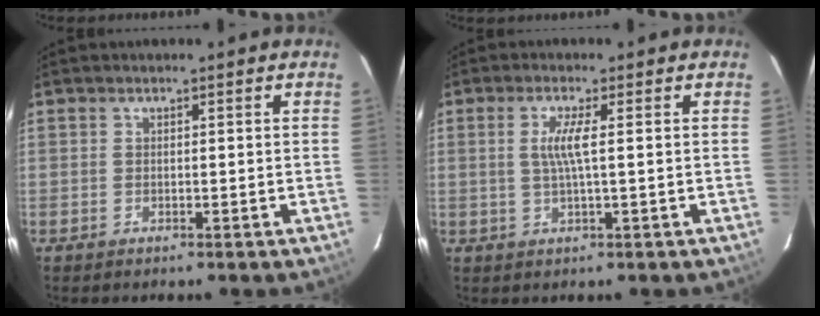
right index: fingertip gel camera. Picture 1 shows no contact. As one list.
[{"total": 3.7, "force": [0.4, -0.4, 3.7], "torque": [-0.075, -0.002, 0.009]}]